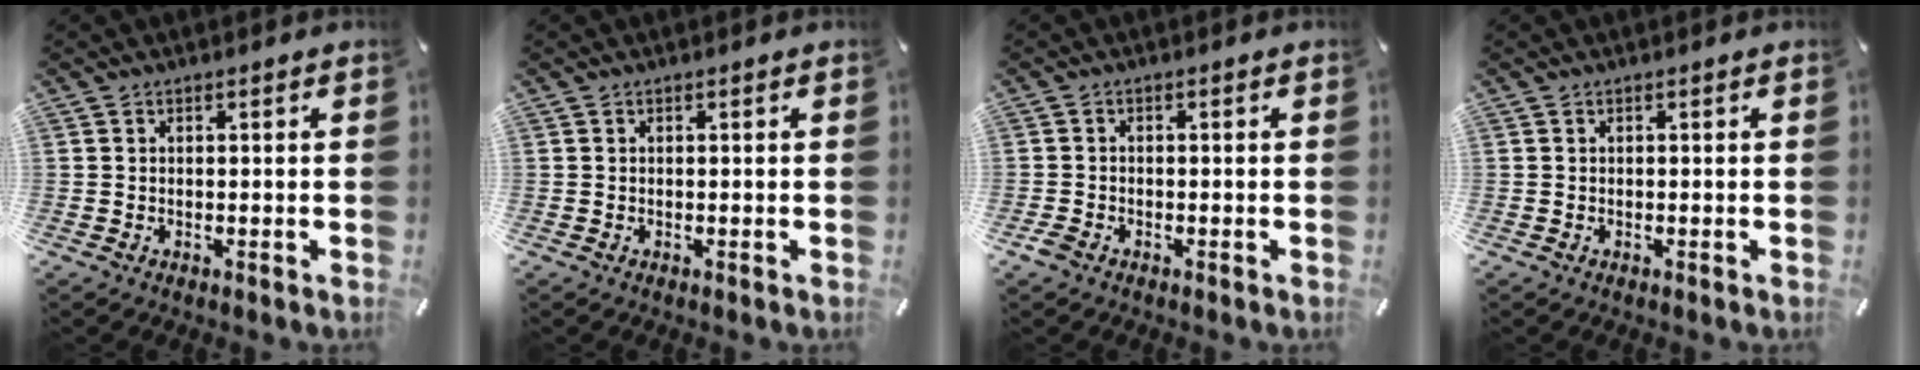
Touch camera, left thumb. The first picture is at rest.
{"total": 0.0}
{"total": 1.7, "force": [-1.1, 1.0, 0.9], "torque": [-0.022, 0.001, -0.023]}
{"total": 0.0}